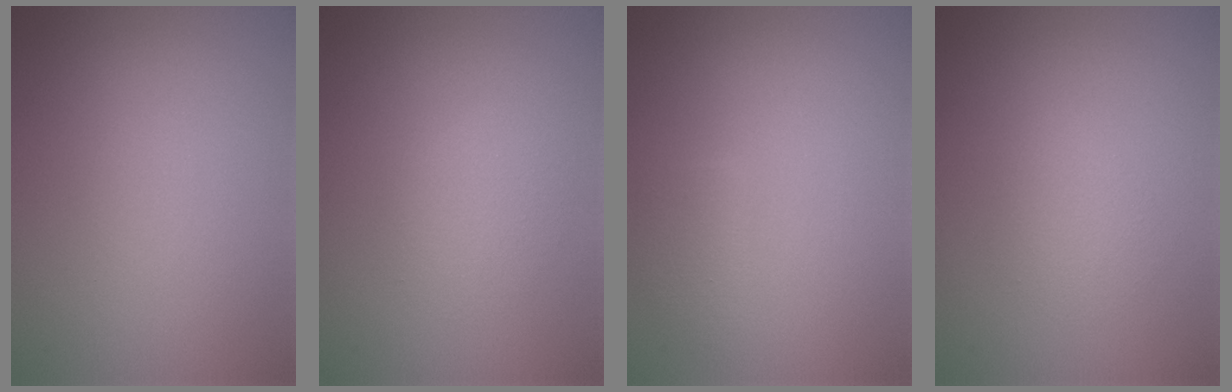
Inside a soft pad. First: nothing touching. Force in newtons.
{"total": 1.6, "press": 1.6, "slide": 0.1}
{"total": 1.4, "press": 1.4, "slide": 0.1}
{"total": 1.5, "press": 1.5, "slide": 0.1}